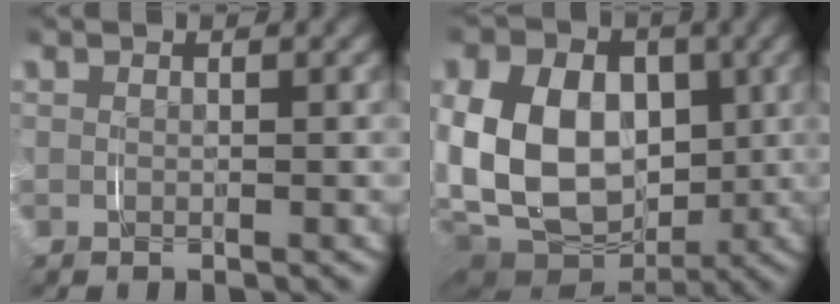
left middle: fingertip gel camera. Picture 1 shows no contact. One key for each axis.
{"total": 14.9, "fx": -0.3, "fy": 11.6, "fz": 9.3, "tx": -0.209, "ty": -0.035, "tz": 0.005}